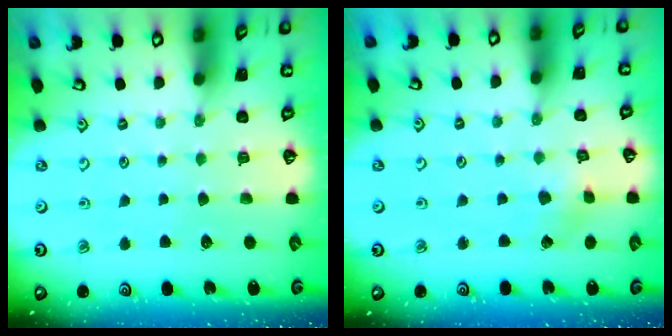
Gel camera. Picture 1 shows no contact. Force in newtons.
{"total": 1.9, "press": 1.9, "slide": 0.2}